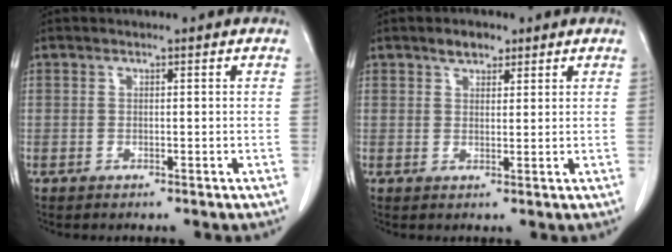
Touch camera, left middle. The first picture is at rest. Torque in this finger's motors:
{"motor_torque": [0.31, -0.29, 0.00, 0.00]}